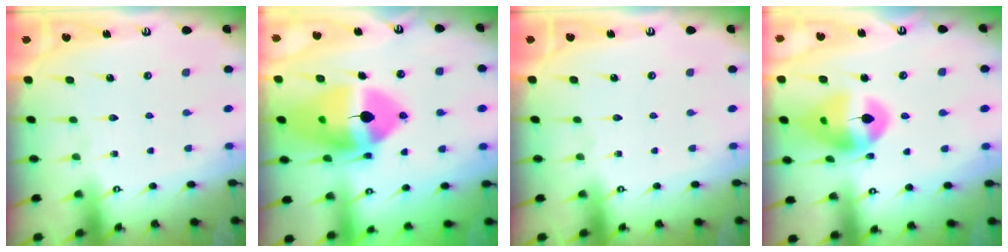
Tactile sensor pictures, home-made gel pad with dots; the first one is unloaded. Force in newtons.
{"total": 19.9, "press": 19.7, "slide": 2.5}
{"total": 0.0}
{"total": 14.1, "press": 14.0, "slide": 1.6}